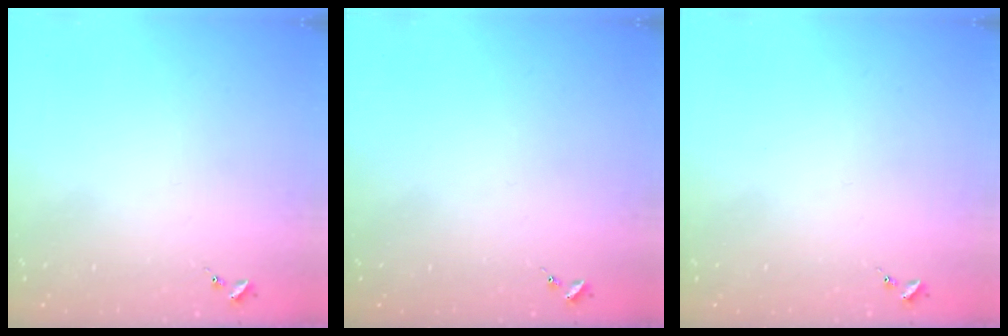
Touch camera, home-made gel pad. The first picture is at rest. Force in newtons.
{"total": 0.0}
{"total": 0.0}